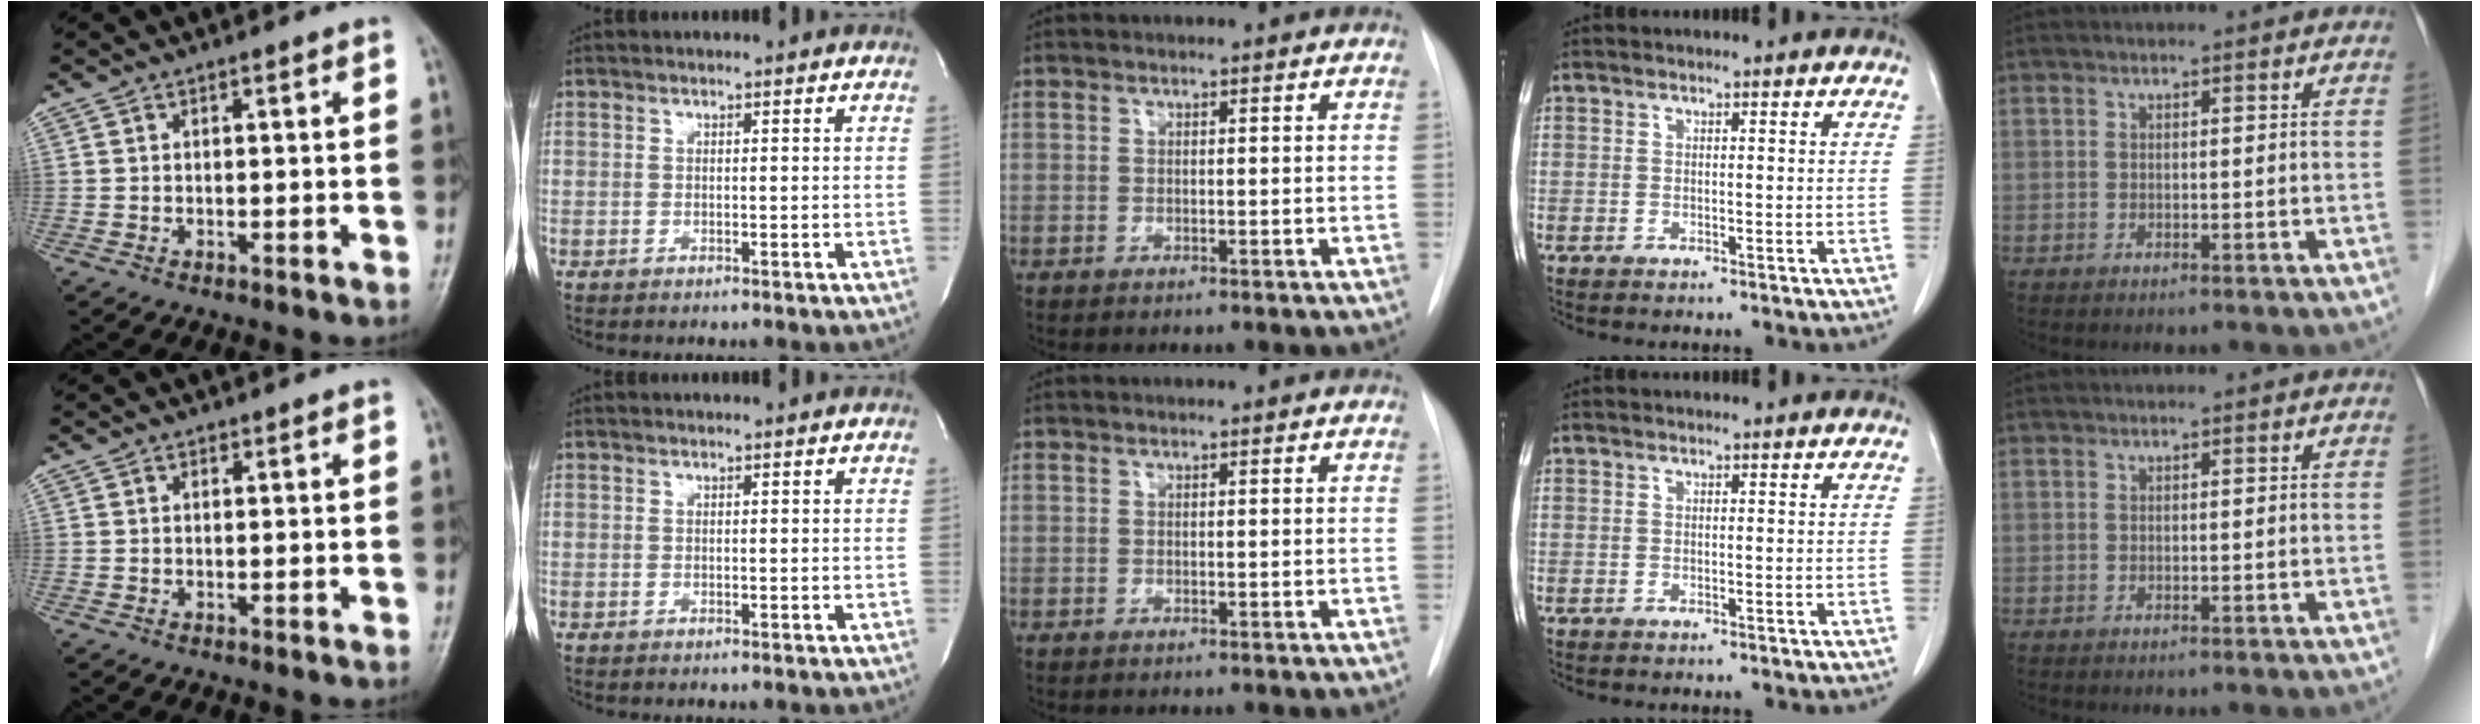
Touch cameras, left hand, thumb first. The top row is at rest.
{}